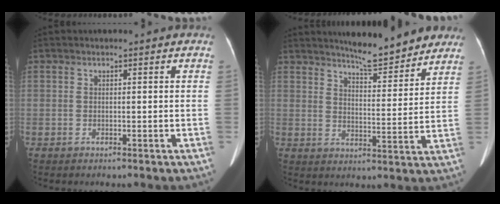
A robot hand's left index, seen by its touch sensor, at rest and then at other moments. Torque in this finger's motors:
{"motor_torque": [0.87, -1.28, -0.24, 0.00]}